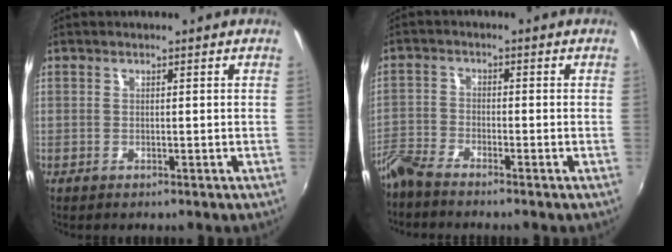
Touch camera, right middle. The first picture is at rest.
{"total": 5.4, "force": [-5.1, 0.6, 1.7], "torque": [-0.050, -0.011, -0.110]}